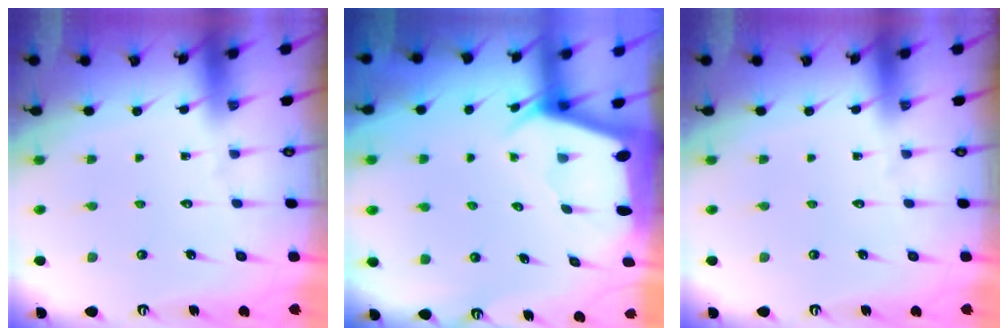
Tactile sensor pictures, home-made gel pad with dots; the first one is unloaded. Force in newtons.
{"total": 2.0, "press": 1.9, "slide": 0.3}
{"total": 0.0}